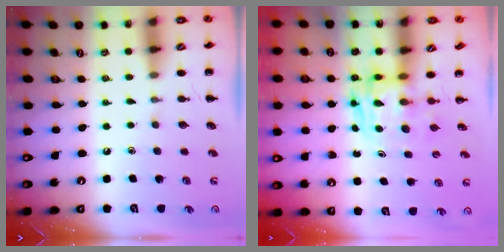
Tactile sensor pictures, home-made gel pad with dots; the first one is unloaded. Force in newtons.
{"total": 2.6, "press": 2.6, "slide": 0.2}